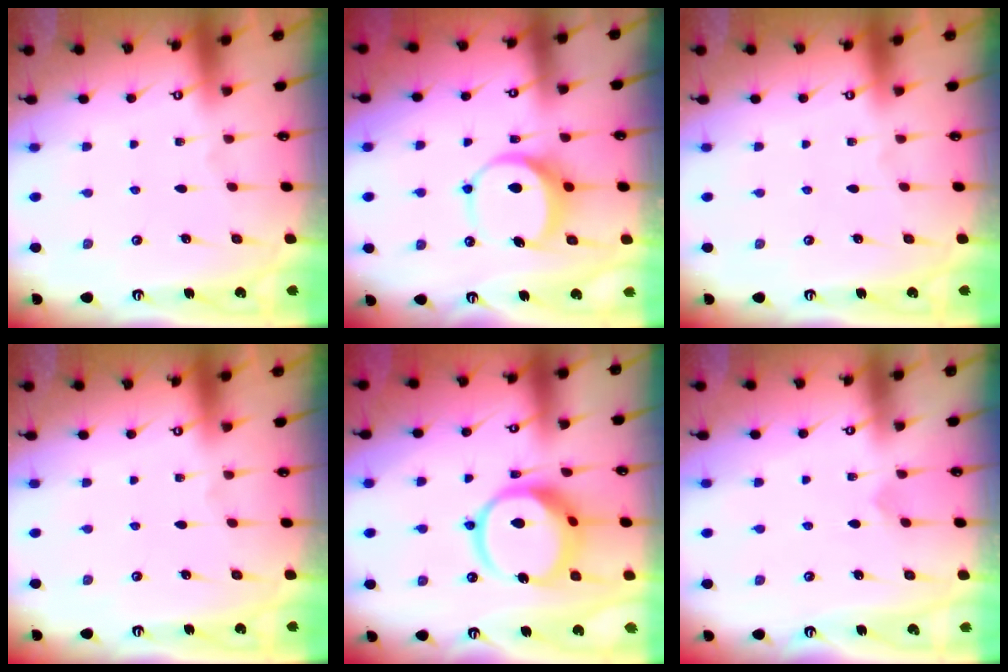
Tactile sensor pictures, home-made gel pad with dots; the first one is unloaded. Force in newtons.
{"total": 7.9, "press": 7.9, "slide": 0.5}
{"total": 0.0}
{"total": 0.0}
{"total": 13.5, "press": 13.4, "slide": 1.3}
{"total": 2.8, "press": 2.8, "slide": 0.3}